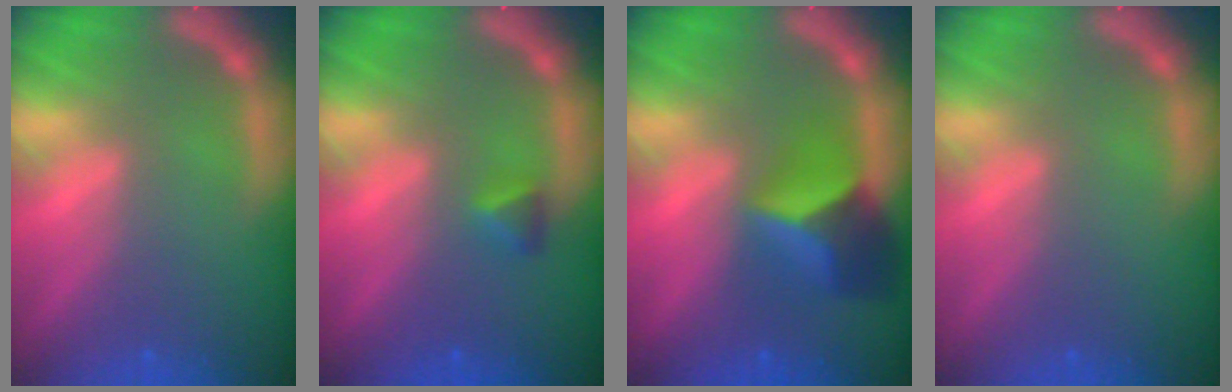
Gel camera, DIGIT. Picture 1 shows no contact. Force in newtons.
{"total": 1.4}
{"total": 6.0}
{"total": 0.0}